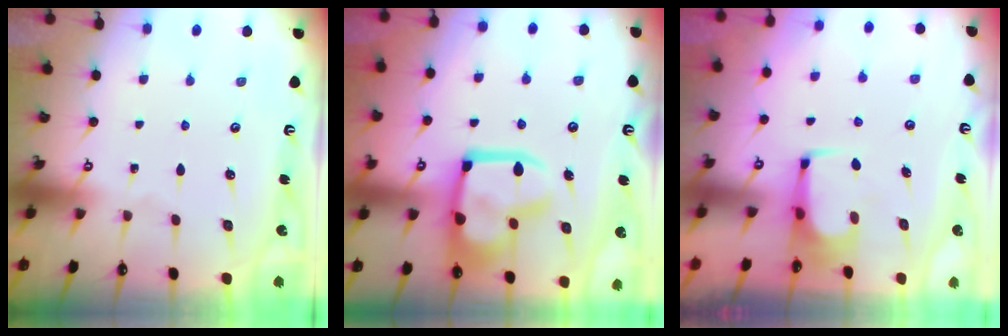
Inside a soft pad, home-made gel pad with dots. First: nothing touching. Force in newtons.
{"total": 18.7, "press": 18.6, "slide": 2.1}
{"total": 1.6, "press": 1.5, "slide": 0.3}